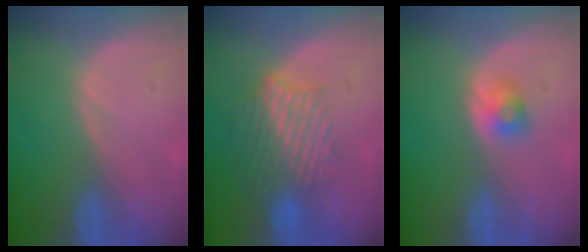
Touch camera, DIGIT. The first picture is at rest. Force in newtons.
{"total": 9.5, "press": 8.0, "slide": 5.1}
{"total": 2.4, "press": 2.3, "slide": 0.8}